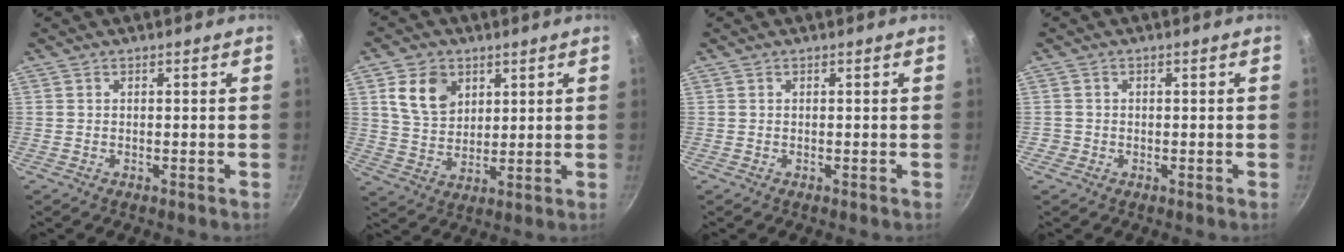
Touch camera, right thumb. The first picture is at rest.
{"total": 9.6, "force": [3.9, 6.9, 5.4], "torque": [-0.074, -0.015, 0.075]}
{"total": 0.0}
{"total": 1.2, "force": [-0.3, 1.1, 0.2], "torque": [0.000, 0.002, -0.006]}